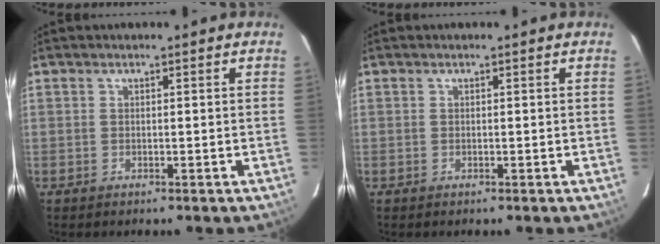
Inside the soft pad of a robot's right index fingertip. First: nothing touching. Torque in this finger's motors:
{"motor_torque": [0.00, 0.00, 0.01, 0.01]}